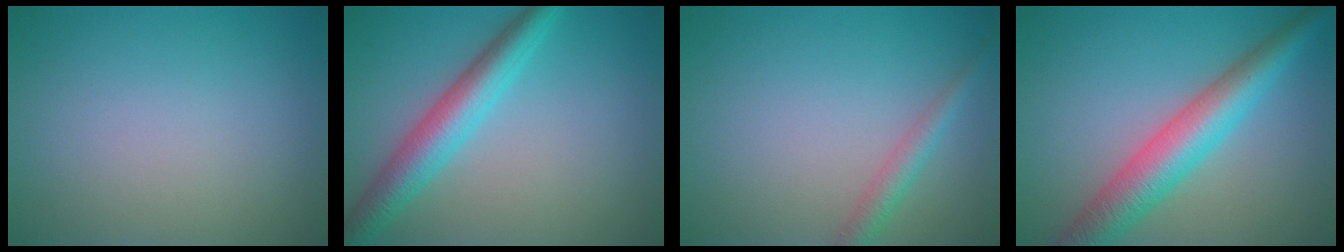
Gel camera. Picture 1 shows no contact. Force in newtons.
{"total": 5.0, "press": 5.0, "slide": 0.1}
{"total": 2.1, "press": 2.1, "slide": 0.0}
{"total": 6.5, "press": 6.5, "slide": 0.1}